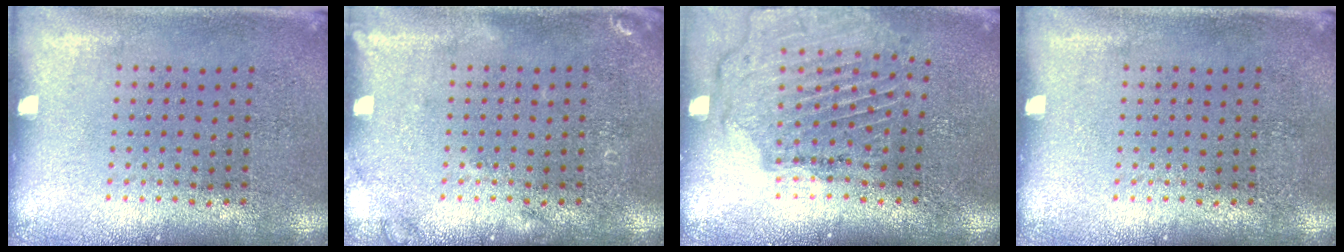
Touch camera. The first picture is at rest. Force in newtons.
{"total": 1.2, "press": 1.2, "slide": 0.3}
{"total": 1.6, "press": 1.6, "slide": 0.2}
{"total": 0.0}